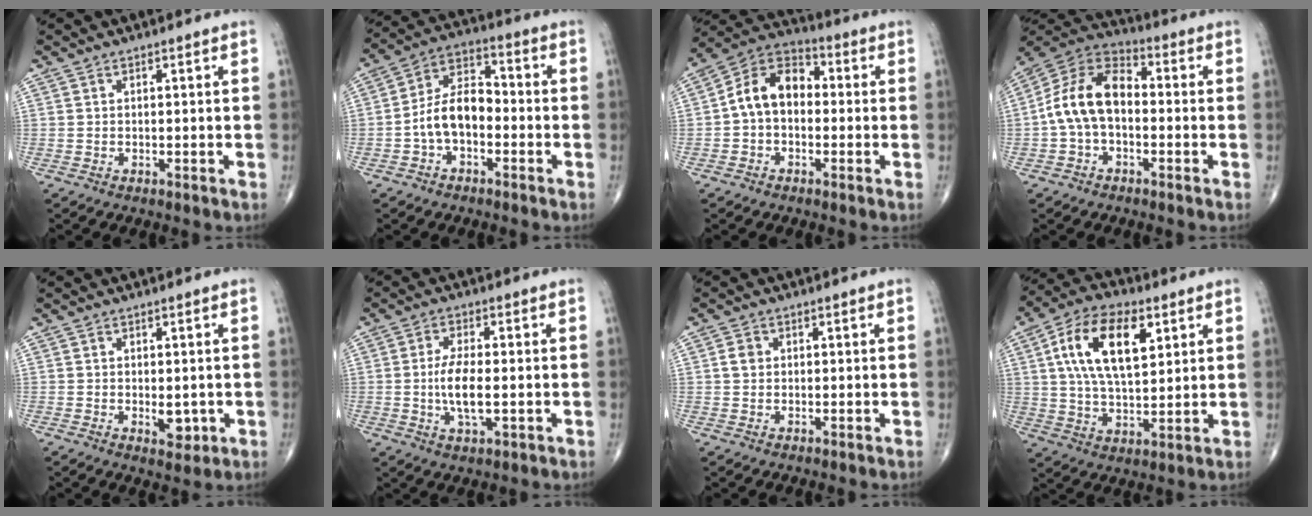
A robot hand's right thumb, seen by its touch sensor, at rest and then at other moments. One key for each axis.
{"total": 9.8, "fx": -2.3, "fy": 5.9, "fz": 7.5, "tx": -0.126, "ty": 0.043, "tz": -0.054}
{"total": 10.8, "fx": -0.3, "fy": 7.6, "fz": 7.7, "tx": -0.115, "ty": 0.037, "tz": -0.023}
{"total": 12.7, "fx": -1.0, "fy": 8.0, "fz": 9.9, "tx": -0.180, "ty": 0.038, "tz": -0.032}
{"total": 3.5, "fx": -0.6, "fy": 2.0, "fz": 2.9, "tx": -0.026, "ty": -0.005, "tz": -0.002}
{"total": 7.1, "fx": -0.7, "fy": 2.7, "fz": 6.6, "tx": -0.134, "ty": -0.005, "tz": -0.016}
{"total": 2.0, "fx": 0.3, "fy": 1.7, "fz": 1.0, "tx": -0.014, "ty": 0.004, "tz": 0.004}
{"total": 15.8, "fx": 5.2, "fy": 7.9, "fz": 12.7, "tx": -0.220, "ty": -0.003, "tz": 0.093}